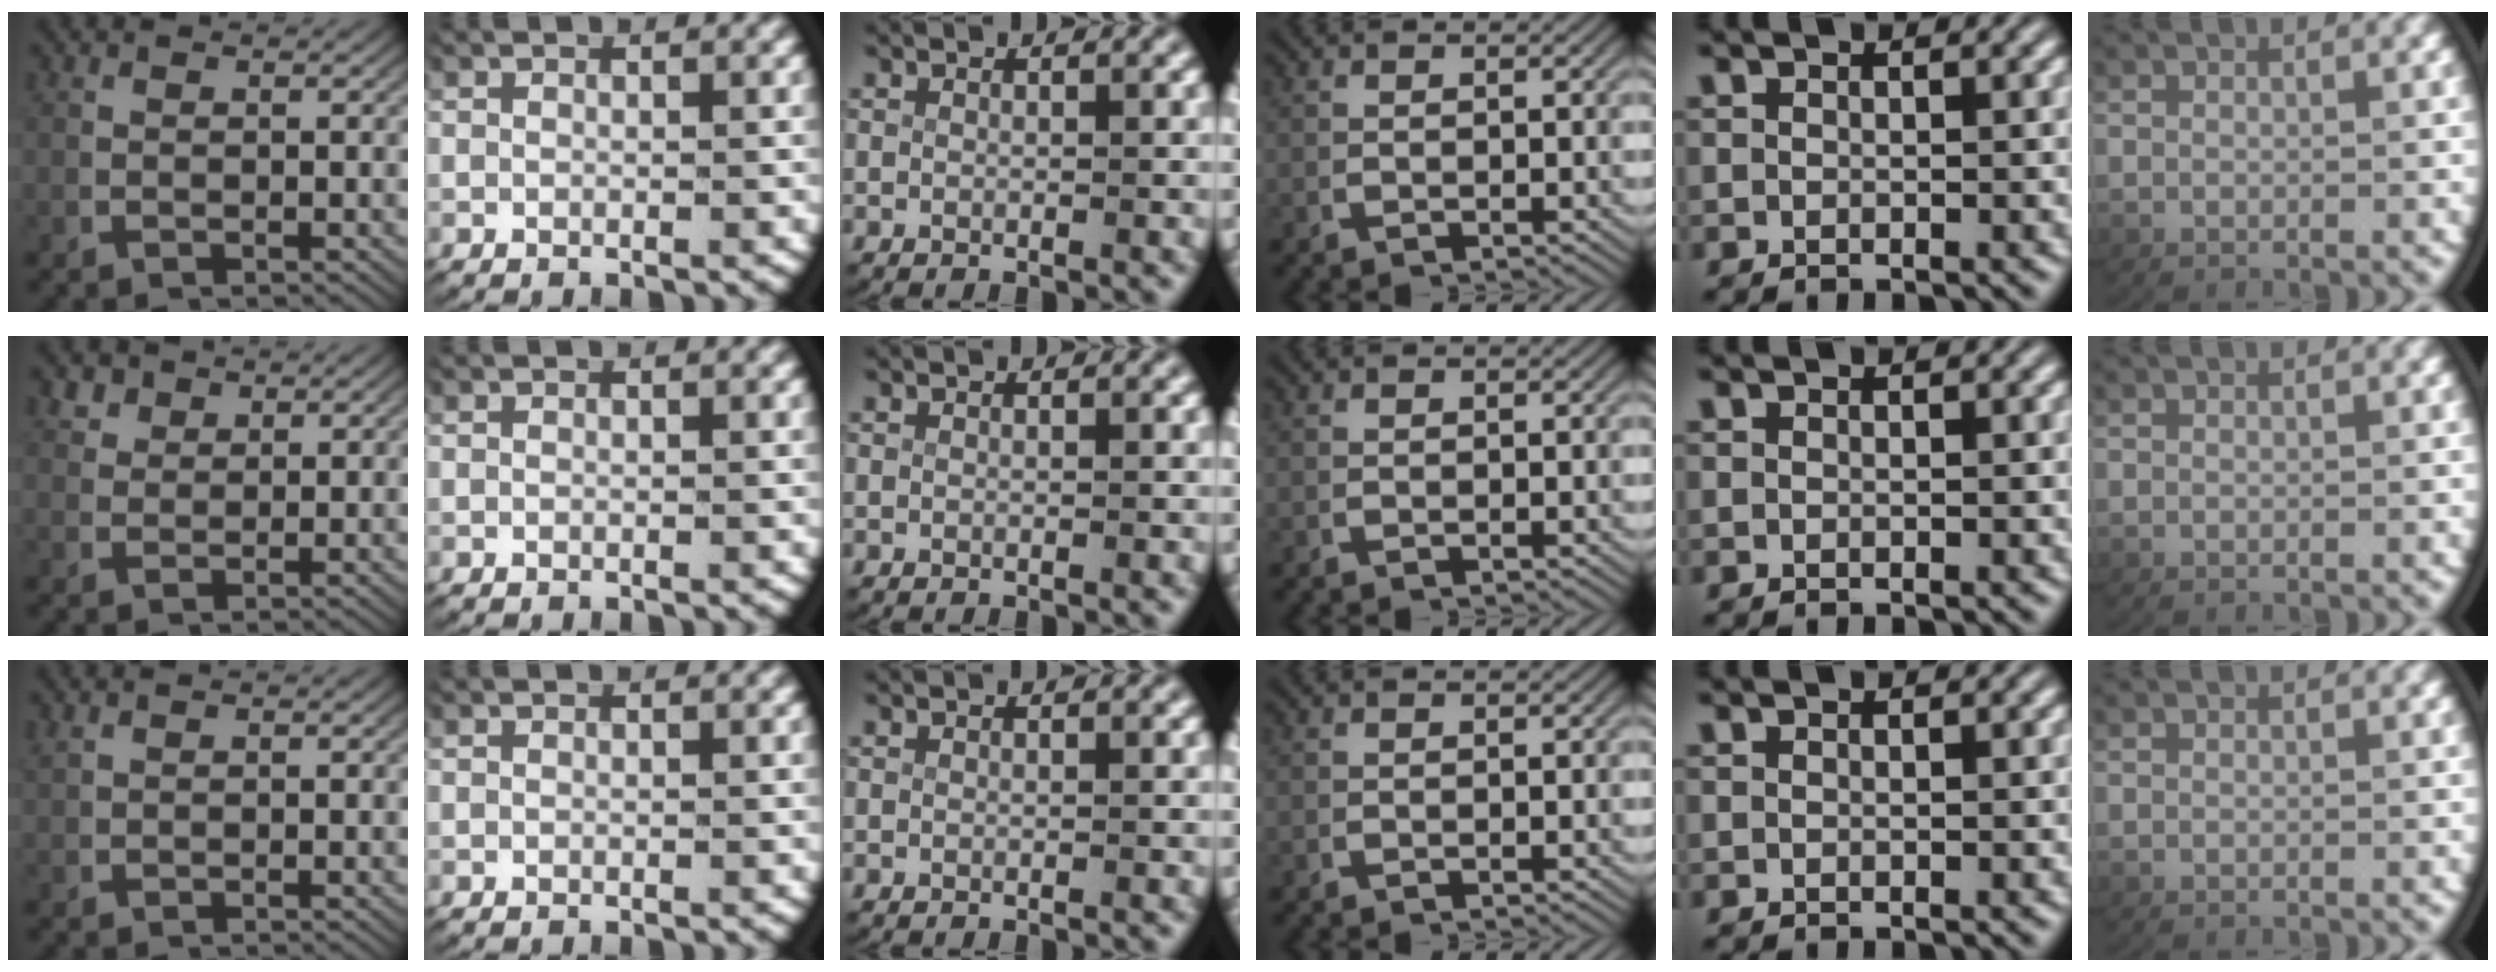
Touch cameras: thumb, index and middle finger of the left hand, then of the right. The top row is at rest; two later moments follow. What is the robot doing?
{"motion": "lift_and_place", "object": "paper"}